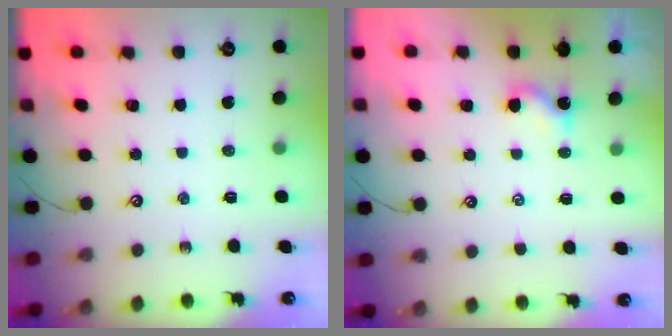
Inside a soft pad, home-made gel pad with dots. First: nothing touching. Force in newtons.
{"total": 1.8, "press": 1.7, "slide": 0.3}